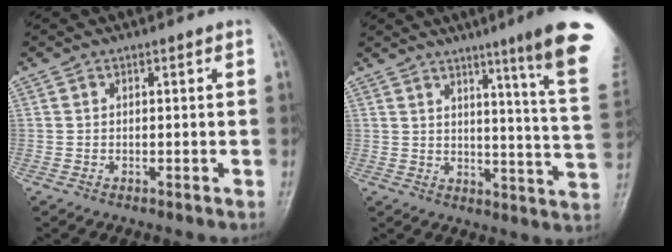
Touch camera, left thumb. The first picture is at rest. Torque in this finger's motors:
{"motor_torque": [1.41, 0.19, 1.40, -1.37, 0.10]}